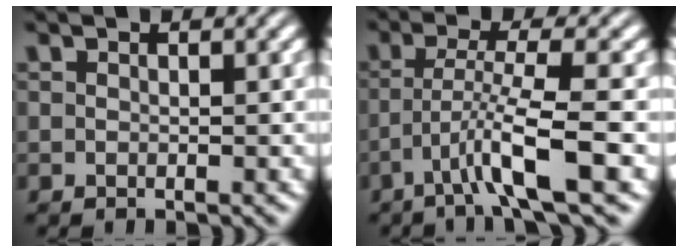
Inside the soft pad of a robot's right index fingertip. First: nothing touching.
{"total": 4.6, "force": [-1.9, -0.7, 4.1], "torque": [-0.074, -0.010, -0.024]}